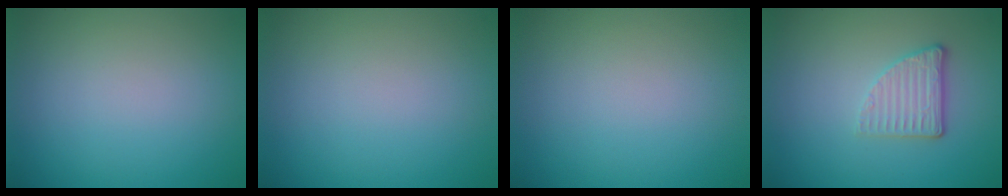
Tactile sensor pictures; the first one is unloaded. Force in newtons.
{"total": 0.0}
{"total": 0.0}
{"total": 2.7, "press": 2.3, "slide": 1.4}